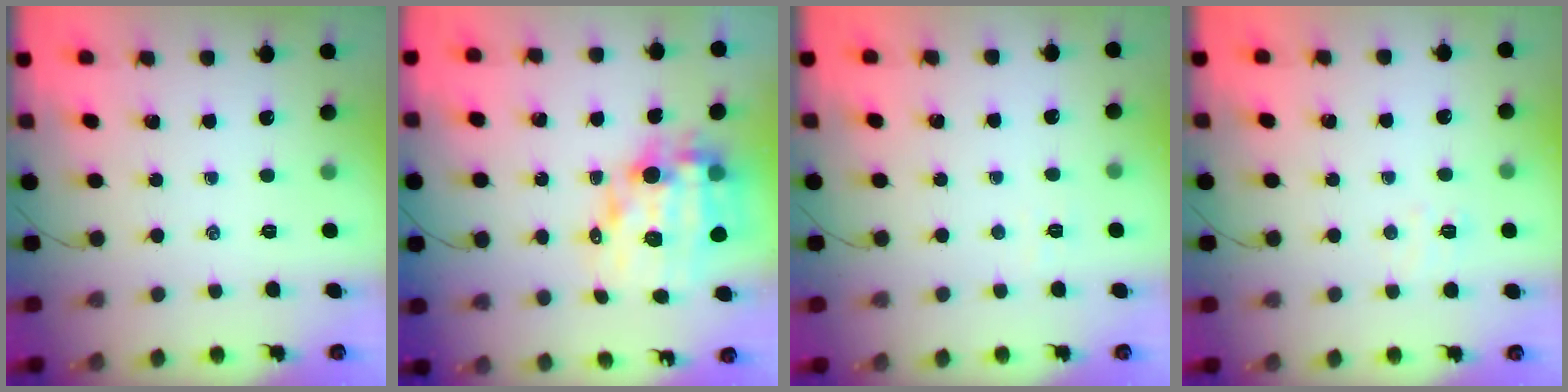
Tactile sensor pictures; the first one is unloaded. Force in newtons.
{"total": 14.1, "press": 13.6, "slide": 3.5}
{"total": 2.8, "press": 2.7, "slide": 0.8}
{"total": 3.5, "press": 3.4, "slide": 1.1}